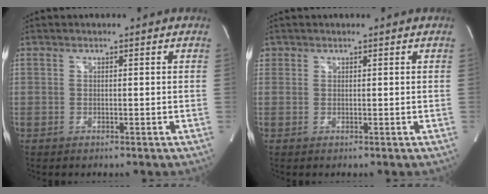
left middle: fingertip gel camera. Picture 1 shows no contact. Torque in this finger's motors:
{"motor_torque": [0.30, -0.24, 0.05, 0.01]}